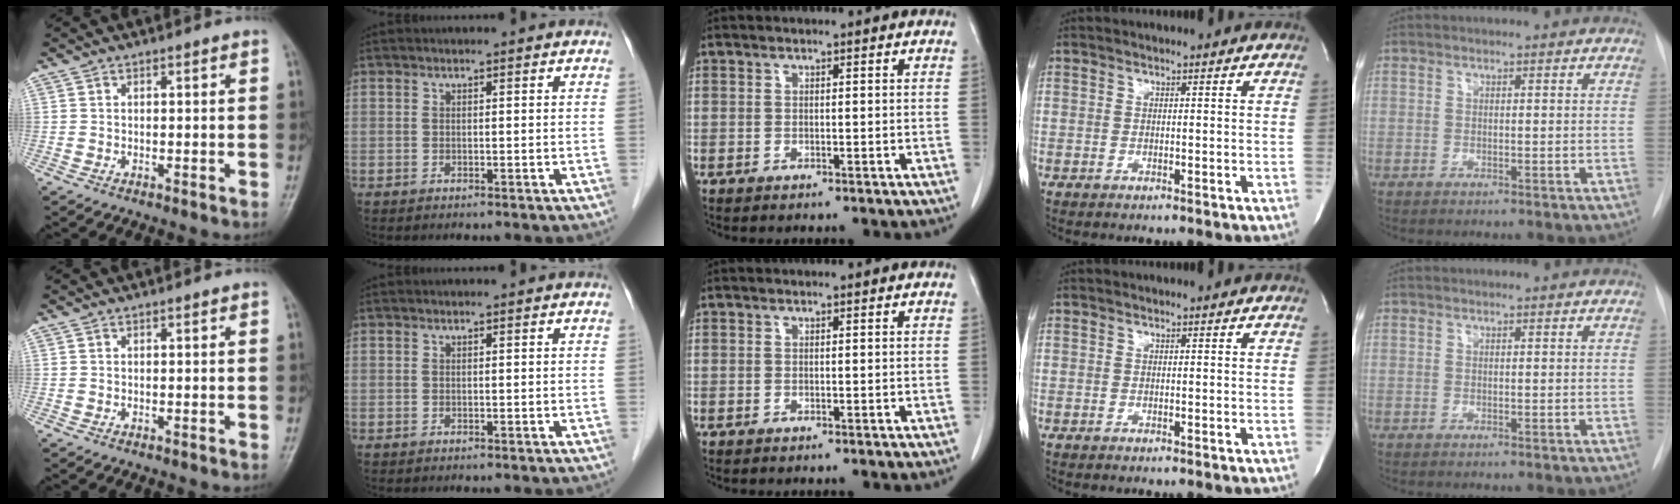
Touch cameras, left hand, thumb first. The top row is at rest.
{}